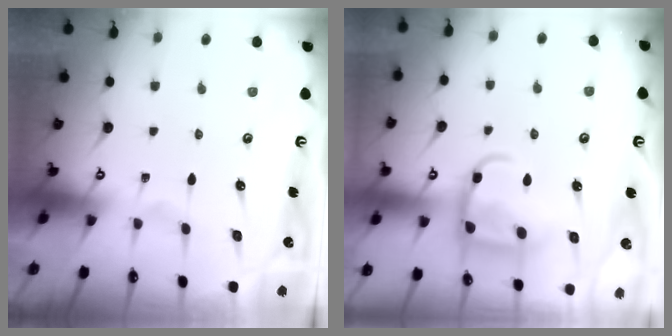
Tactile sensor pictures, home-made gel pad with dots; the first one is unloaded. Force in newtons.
{"total": 12.1, "press": 12.1, "slide": 1.1}